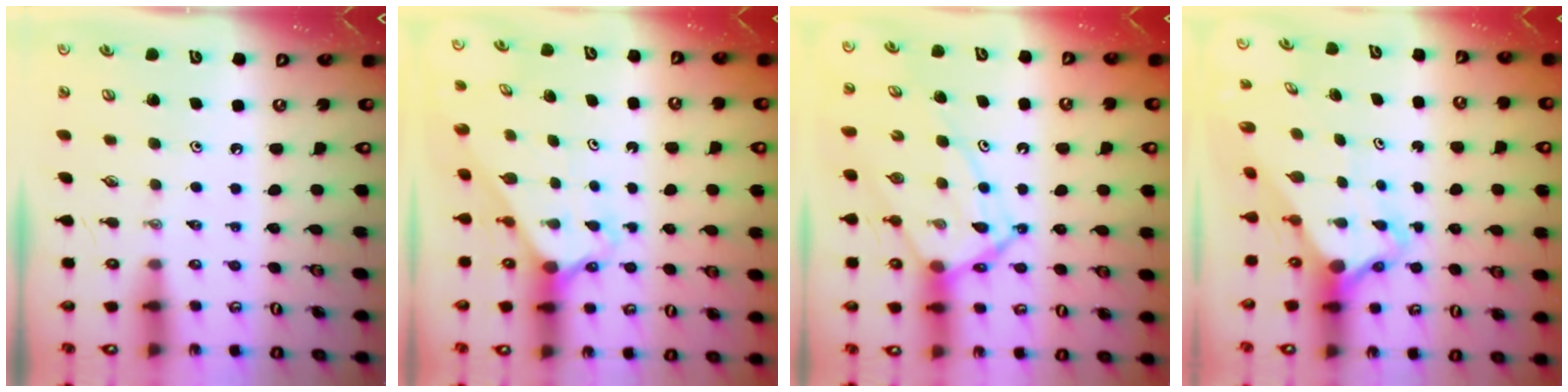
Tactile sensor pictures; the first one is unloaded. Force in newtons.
{"total": 2.2, "press": 2.2, "slide": 0.1}
{"total": 13.4, "press": 13.4, "slide": 1.3}
{"total": 3.4, "press": 3.4, "slide": 0.3}